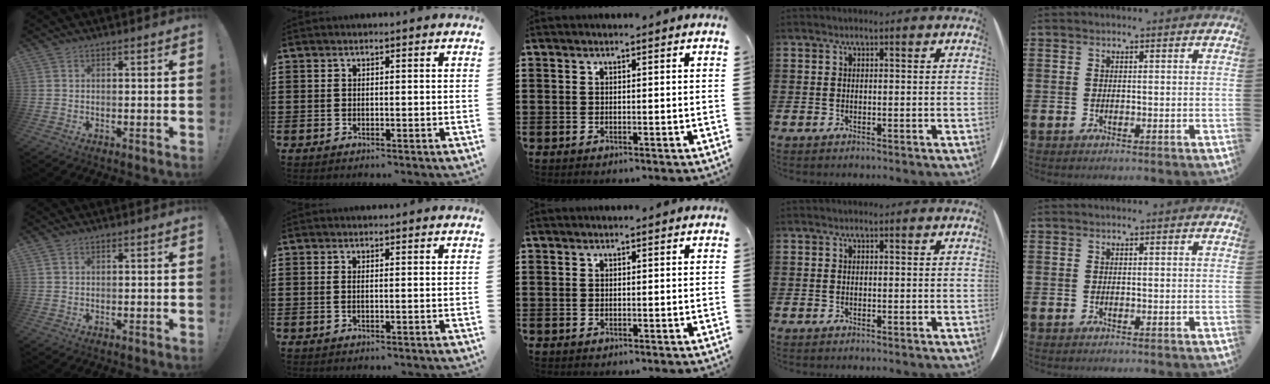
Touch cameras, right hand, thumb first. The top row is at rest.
{"thumb": {"total": 1.1, "force": [0.6, 0.7, 0.5], "torque": [-0.009, 0.001, 0.012]}, "index": {"total": 0.8, "force": [0.0, 0.0, 0.8], "torque": [-0.016, -0.002, 0.000]}}